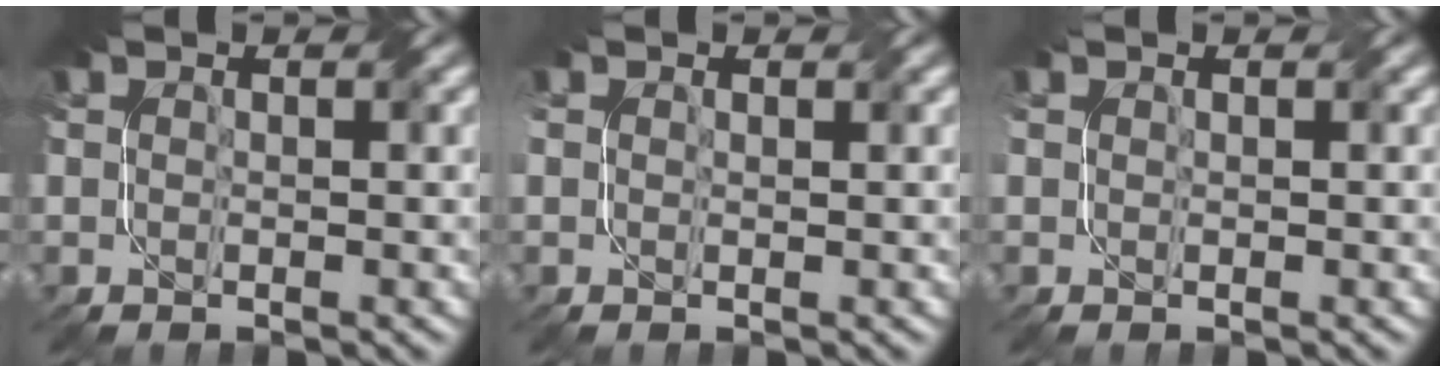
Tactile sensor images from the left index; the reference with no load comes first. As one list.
[{"total": 1.1, "force": [0.1, 0.9, 0.7], "torque": [-0.004, -0.005, 0.004]}, {"total": 0.6, "force": [0.2, 0.6, 0.2], "torque": [0.003, -0.004, 0.001]}]